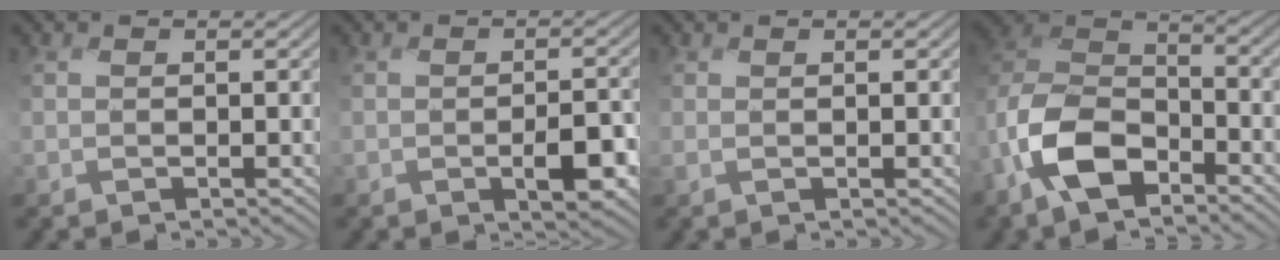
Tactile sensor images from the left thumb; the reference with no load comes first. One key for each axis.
{"total": 4.4, "fx": -1.8, "fy": 2.0, "fz": 3.4, "tx": -0.058, "ty": -0.013, "tz": -0.031}
{"total": 0.6, "fx": 0.3, "fy": -0.3, "fz": 0.3, "tx": 0.002, "ty": -0.001, "tz": 0.002}
{"total": 10.9, "fx": -6.7, "fy": 5.8, "fz": 6.4, "tx": -0.147, "ty": -0.002, "tz": -0.158}